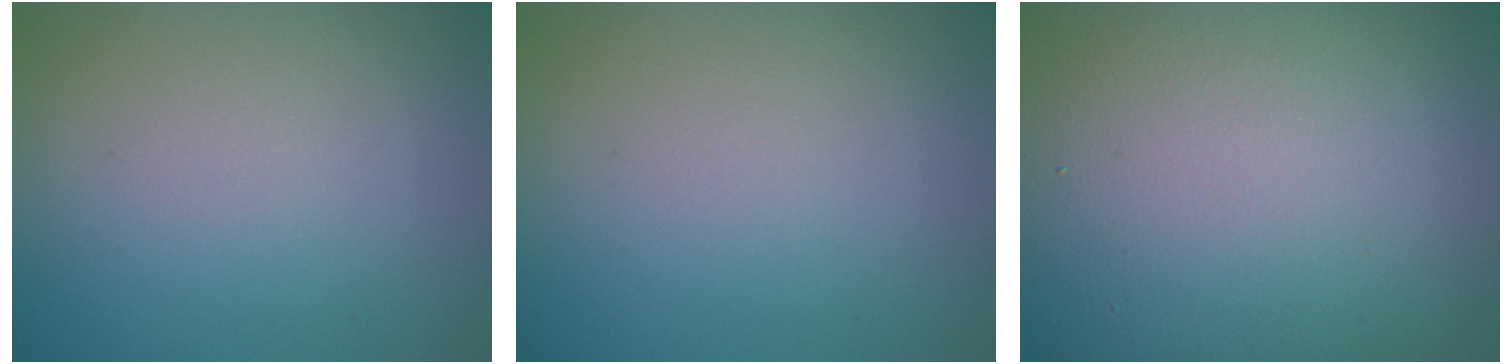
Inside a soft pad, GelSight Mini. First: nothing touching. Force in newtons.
{"total": 0.0}
{"total": 18.4, "press": 18.4, "slide": 0.8}